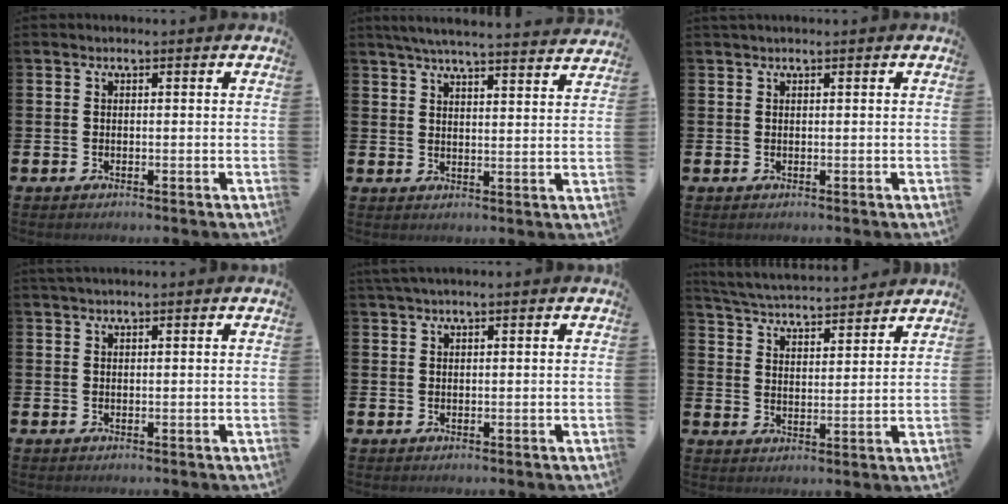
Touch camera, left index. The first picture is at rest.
{"total": 5.6, "force": [5.5, -0.1, 1.4], "torque": [-0.042, -0.028, 0.096]}
{"total": 0.7, "force": [0.6, 0.0, 0.3], "torque": [0.001, -0.001, 0.009]}
{"total": 1.0, "force": [1.0, 0.0, 0.4], "torque": [-0.001, -0.001, 0.016]}
{"total": 1.5, "force": [1.2, -0.1, 0.9], "torque": [-0.019, 0.003, 0.022]}
{"total": 4.8, "force": [4.8, 0.3, 0.3], "torque": [-0.026, -0.038, 0.081]}